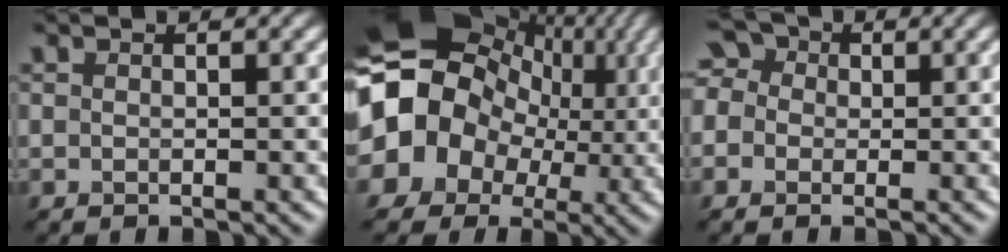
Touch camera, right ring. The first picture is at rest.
{"total": 15.7, "force": [2.2, 13.6, 7.6], "torque": [-0.174, 0.023, 0.046]}
{"total": 3.7, "force": [-0.2, 3.3, 1.5], "torque": [-0.052, 0.029, -0.008]}